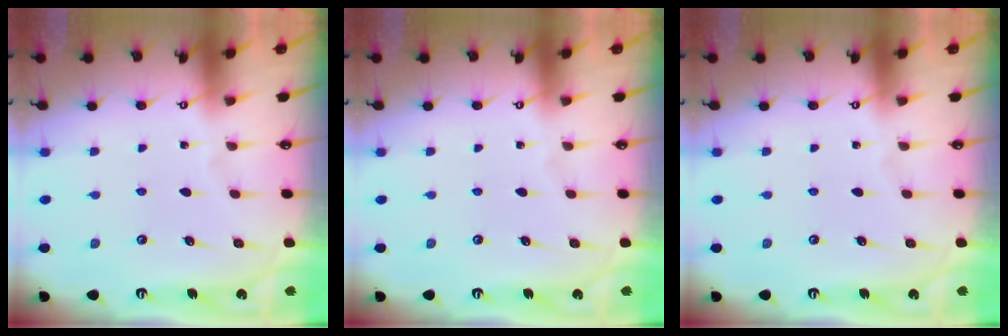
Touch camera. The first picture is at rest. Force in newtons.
{"total": 0.0}
{"total": 0.0}